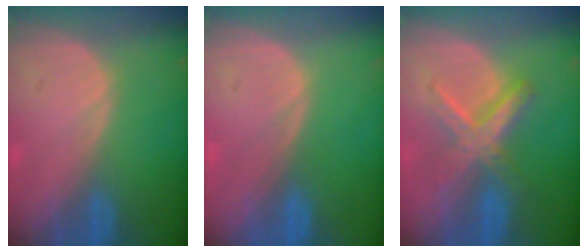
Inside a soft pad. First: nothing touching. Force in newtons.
{"total": 0.0}
{"total": 6.3, "press": 6.3, "slide": 0.2}